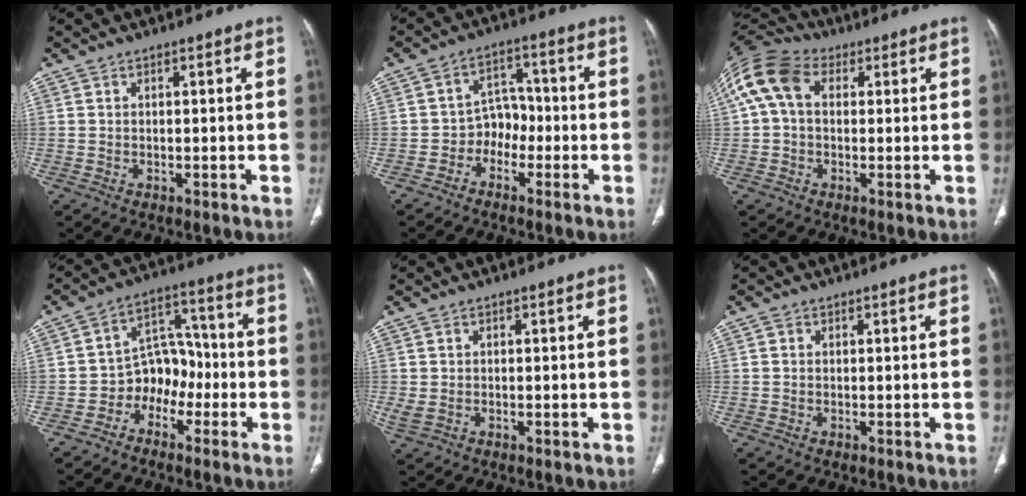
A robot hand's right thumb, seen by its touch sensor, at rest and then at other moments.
{"total": 5.5, "force": [-2.4, 4.4, 2.4], "torque": [-0.004, 0.032, -0.053]}
{"total": 11.3, "force": [2.4, 8.0, 7.7], "torque": [-0.159, 0.039, 0.034]}
{"total": 8.5, "force": [-3.4, 6.7, 4.0], "torque": [-0.020, 0.051, -0.068]}
{"total": 2.3, "force": [-0.3, 1.4, 1.8], "torque": [-0.047, 0.003, 0.001]}
{"total": 0.6, "force": [0.1, 0.6, 0.2], "torque": [0.000, 0.002, 0.001]}